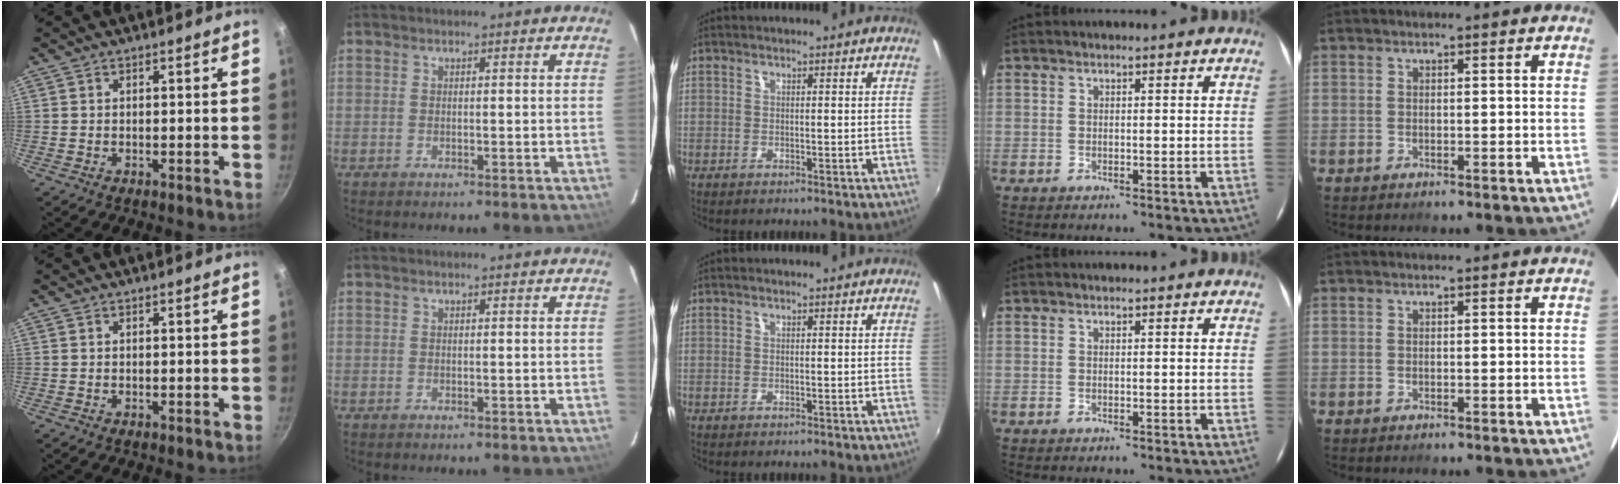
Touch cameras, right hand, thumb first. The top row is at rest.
{}